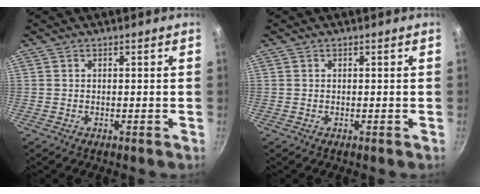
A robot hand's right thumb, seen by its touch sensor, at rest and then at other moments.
{"total": 0.0}